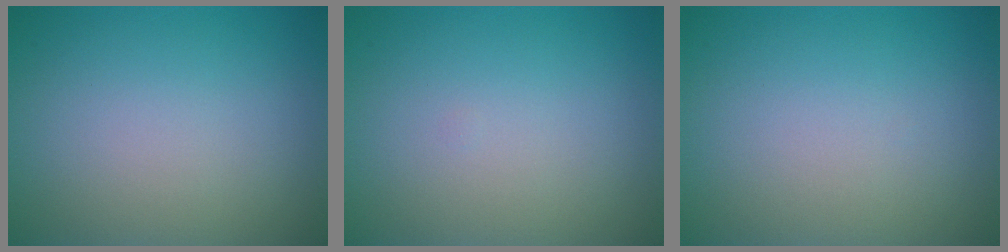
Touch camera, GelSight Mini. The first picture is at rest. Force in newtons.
{"total": 0.0}
{"total": 0.0}